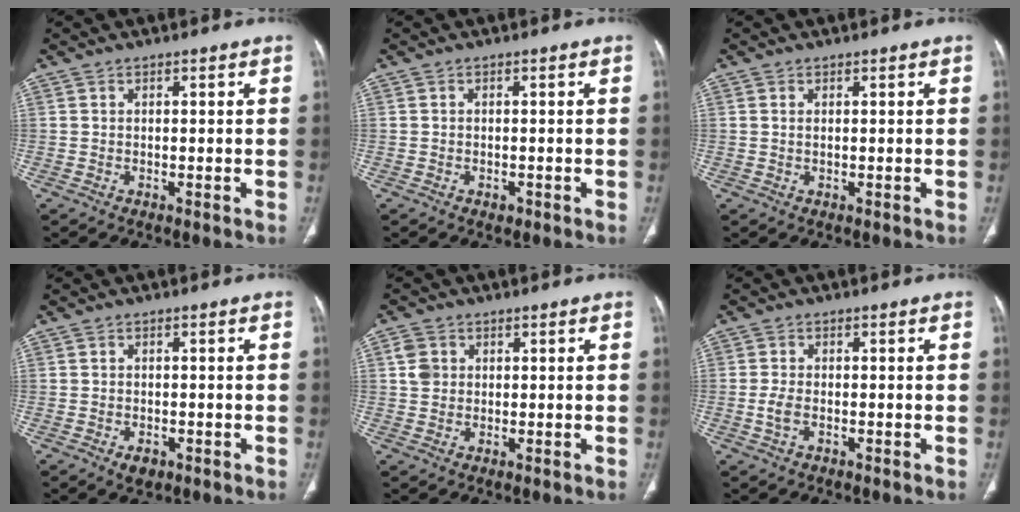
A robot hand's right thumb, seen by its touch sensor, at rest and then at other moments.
{"total": 1.1, "force": [-0.6, 0.8, 0.5], "torque": [-0.006, 0.001, -0.007]}
{"total": 0.6, "force": [0.2, 0.2, 0.5], "torque": [-0.016, 0.003, 0.006]}
{"total": 2.5, "force": [-1.2, 1.6, 1.4], "torque": [-0.017, 0.000, -0.013]}
{"total": 3.4, "force": [0.8, 2.8, 1.6], "torque": [-0.022, 0.003, 0.018]}
{"total": 2.6, "force": [-0.8, 1.5, 2.0], "torque": [-0.048, 0.005, -0.015]}